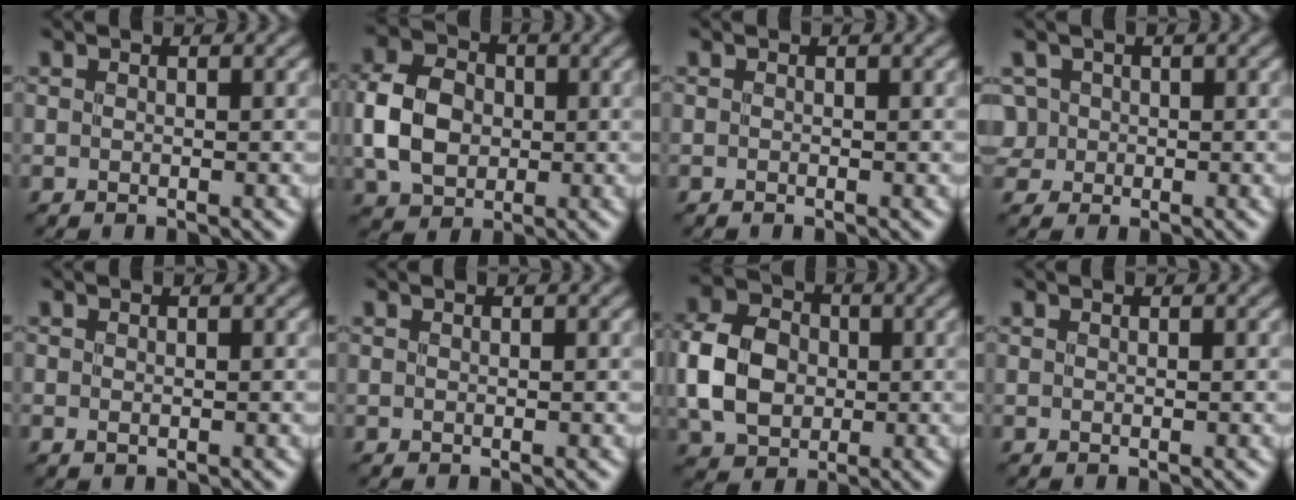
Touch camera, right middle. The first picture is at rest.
{"total": 6.4, "force": [-0.2, 5.0, 4.0], "torque": [-0.091, 0.007, -0.012]}
{"total": 0.0}
{"total": 2.7, "force": [0.1, 2.6, 0.8], "torque": [-0.015, 0.020, 0.000]}
{"total": 0.7, "force": [-0.2, 0.5, 0.5], "torque": [-0.011, -0.003, -0.003]}
{"total": 0.0}
{"total": 7.2, "force": [-0.3, 5.7, 4.3], "torque": [-0.101, 0.008, -0.016]}
{"total": 0.0}